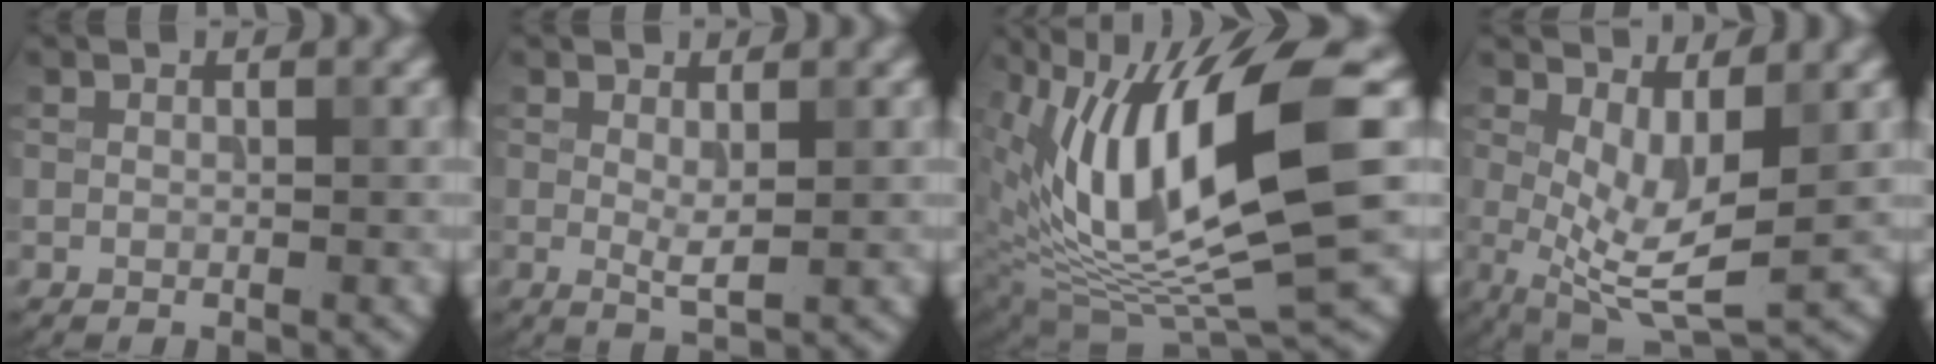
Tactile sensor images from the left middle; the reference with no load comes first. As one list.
[{"total": 1.6, "force": [0.4, 0.3, 1.5], "torque": [-0.028, -0.007, 0.010]}, {"total": 13.1, "force": [2.2, 4.2, 12.2], "torque": [-0.230, -0.004, 0.039]}, {"total": 5.3, "force": [0.8, 2.0, 4.9], "torque": [-0.100, -0.018, 0.018]}]